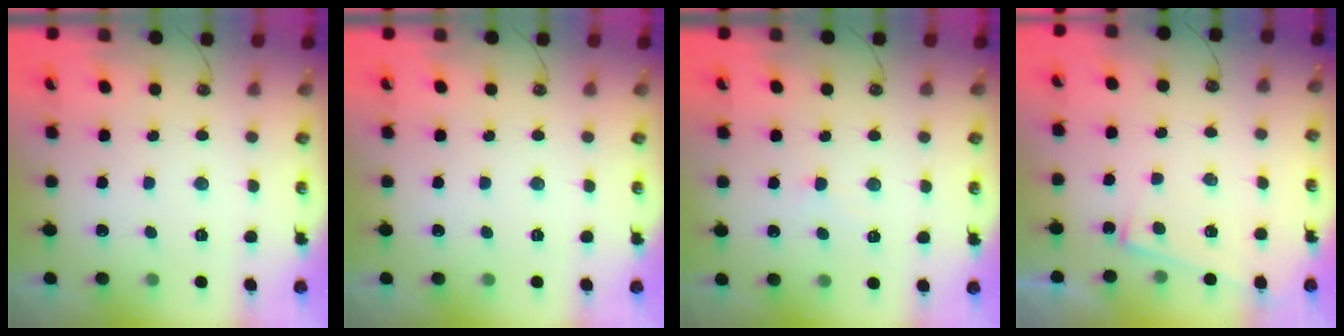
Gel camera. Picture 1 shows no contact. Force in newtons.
{"total": 0.0}
{"total": 0.9, "press": 0.9, "slide": 0.1}
{"total": 3.6, "press": 3.6, "slide": 0.3}